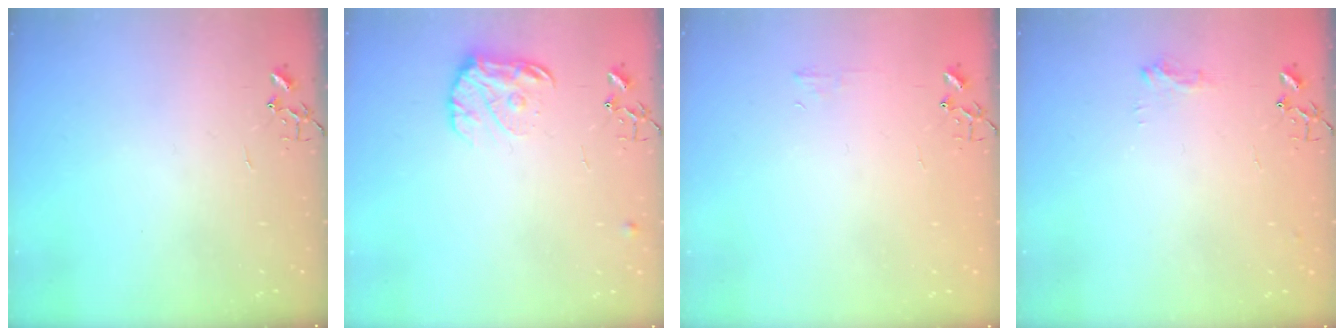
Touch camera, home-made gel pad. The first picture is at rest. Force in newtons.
{"total": 11.5, "press": 11.5, "slide": 0.6}
{"total": 4.8, "press": 4.7, "slide": 0.7}
{"total": 8.7, "press": 8.7, "slide": 0.9}